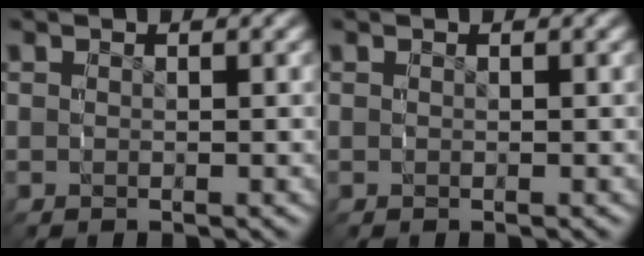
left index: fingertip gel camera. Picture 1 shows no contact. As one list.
[{"total": 0.0}]